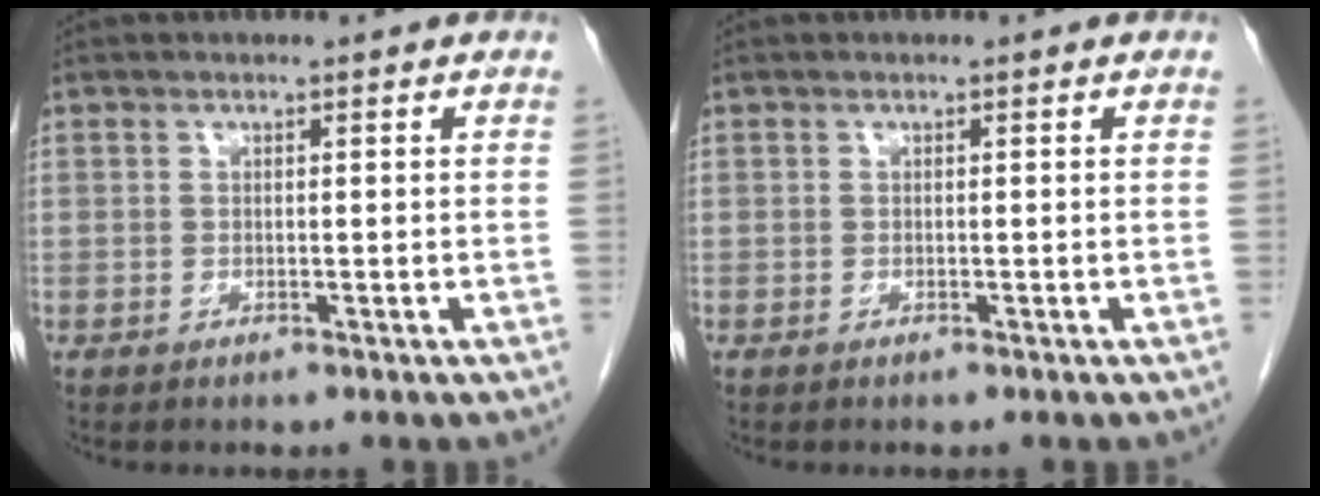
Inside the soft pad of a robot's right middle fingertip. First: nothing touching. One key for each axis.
{"total": 0.0}